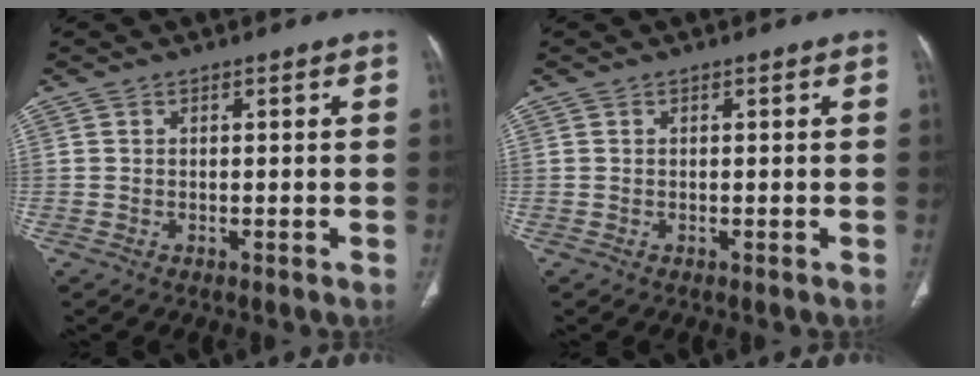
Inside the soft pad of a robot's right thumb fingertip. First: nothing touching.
{"total": 0.0}